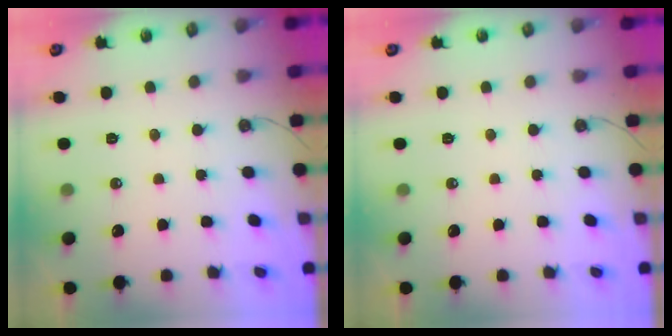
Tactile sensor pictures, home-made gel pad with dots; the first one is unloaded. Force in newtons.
{"total": 0.0}